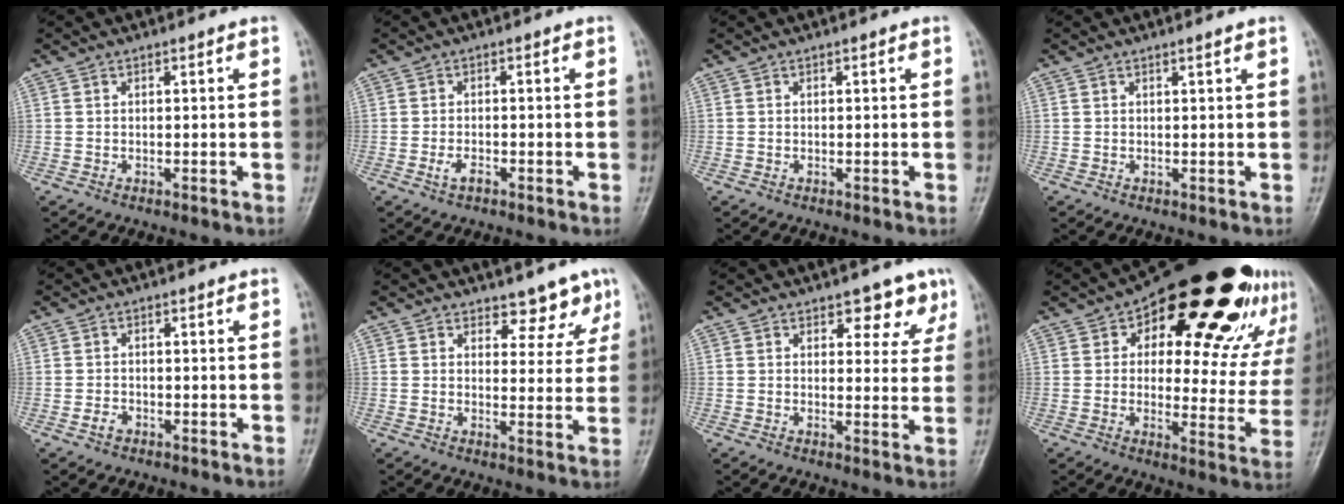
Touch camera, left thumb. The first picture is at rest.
{"total": 2.3, "force": [-1.1, 1.3, 1.5], "torque": [-0.030, 0.006, -0.021]}
{"total": 0.0}
{"total": 0.6, "force": [0.5, 0.0, 0.3], "torque": [-0.007, -0.004, 0.008]}
{"total": 1.9, "force": [-1.0, 1.4, 0.8], "torque": [-0.012, 0.006, -0.018]}
{"total": 5.5, "force": [4.3, 3.1, 1.4], "torque": [0.018, -0.031, 0.050]}
{"total": 5.4, "force": [3.7, 3.1, 2.5], "torque": [0.007, -0.020, 0.043]}
{"total": 27.3, "force": [14.9, 12.8, 18.9], "torque": [-0.208, -0.026, 0.201]}